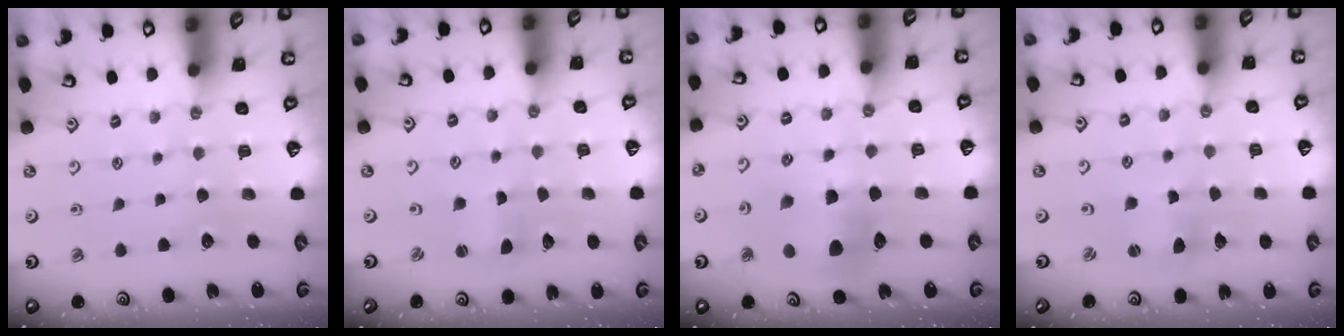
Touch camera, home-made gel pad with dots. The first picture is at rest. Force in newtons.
{"total": 1.2, "press": 1.1, "slide": 0.3}
{"total": 9.2, "press": 9.1, "slide": 1.3}
{"total": 2.6, "press": 2.5, "slide": 0.3}